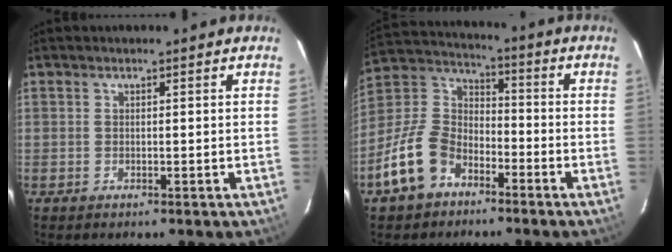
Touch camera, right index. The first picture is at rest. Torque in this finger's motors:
{"motor_torque": [0.58, -0.40, -0.34, -0.21]}